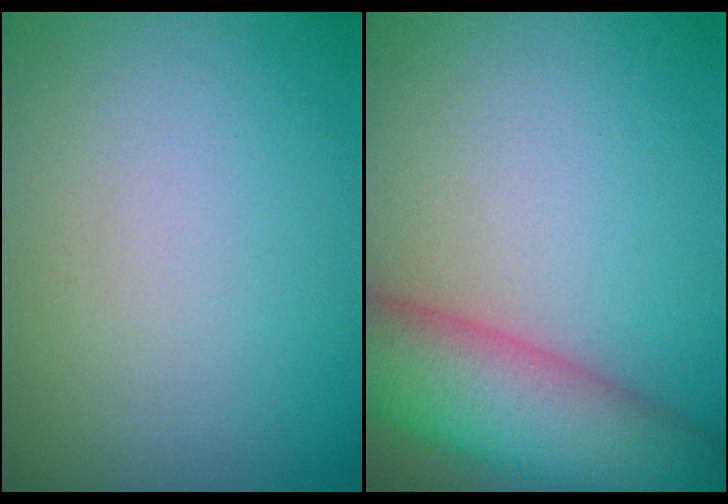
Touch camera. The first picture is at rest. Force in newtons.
{"total": 9.0, "press": 9.0, "slide": 0.5}